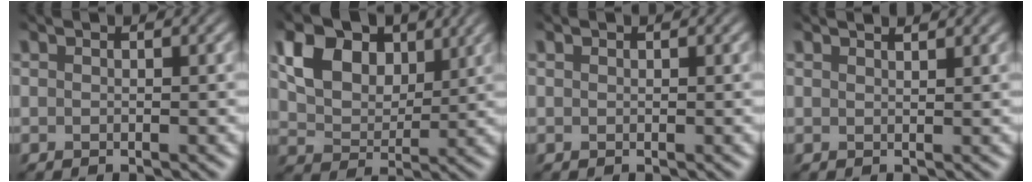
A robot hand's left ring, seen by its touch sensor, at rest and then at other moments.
{"total": 6.9, "force": [3.2, 4.5, 4.2], "torque": [-0.088, 0.000, 0.051]}
{"total": 0.0}
{"total": 1.4, "force": [1.3, 0.2, 0.5], "torque": [-0.006, -0.002, 0.012]}